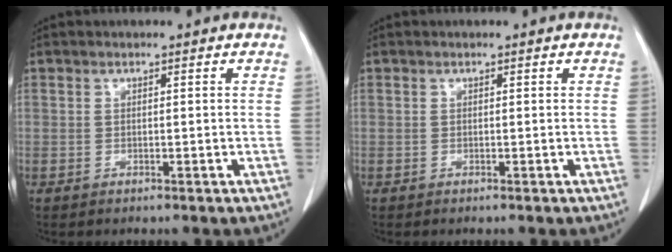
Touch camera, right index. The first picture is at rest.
{"total": 0.0}